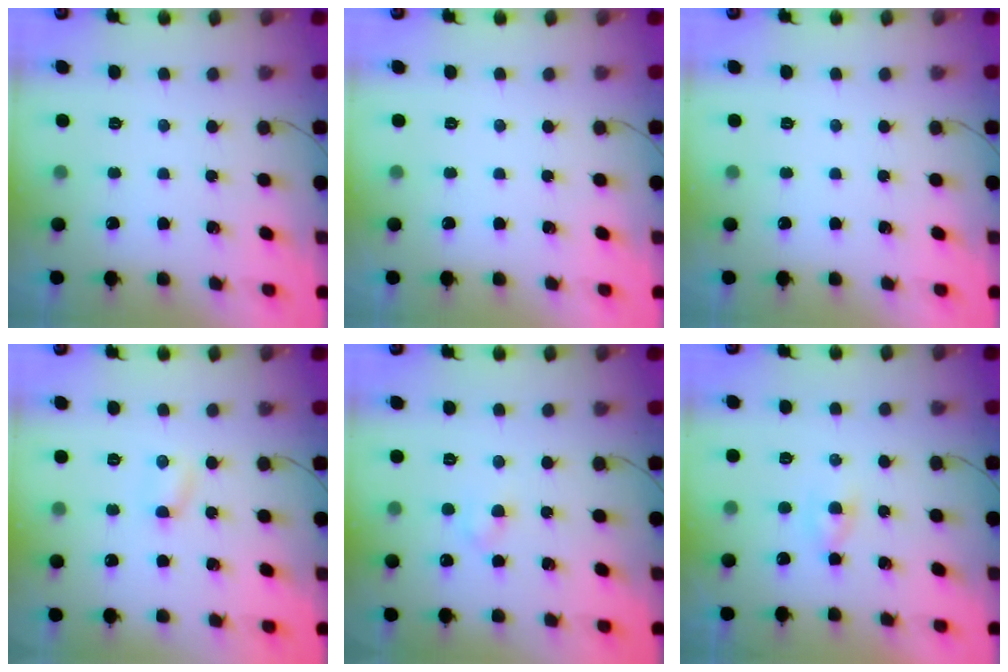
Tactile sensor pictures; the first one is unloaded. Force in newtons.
{"total": 0.0}
{"total": 0.0}
{"total": 1.8, "press": 1.7, "slide": 0.5}
{"total": 2.5, "press": 2.3, "slide": 0.9}
{"total": 1.6, "press": 1.5, "slide": 0.6}